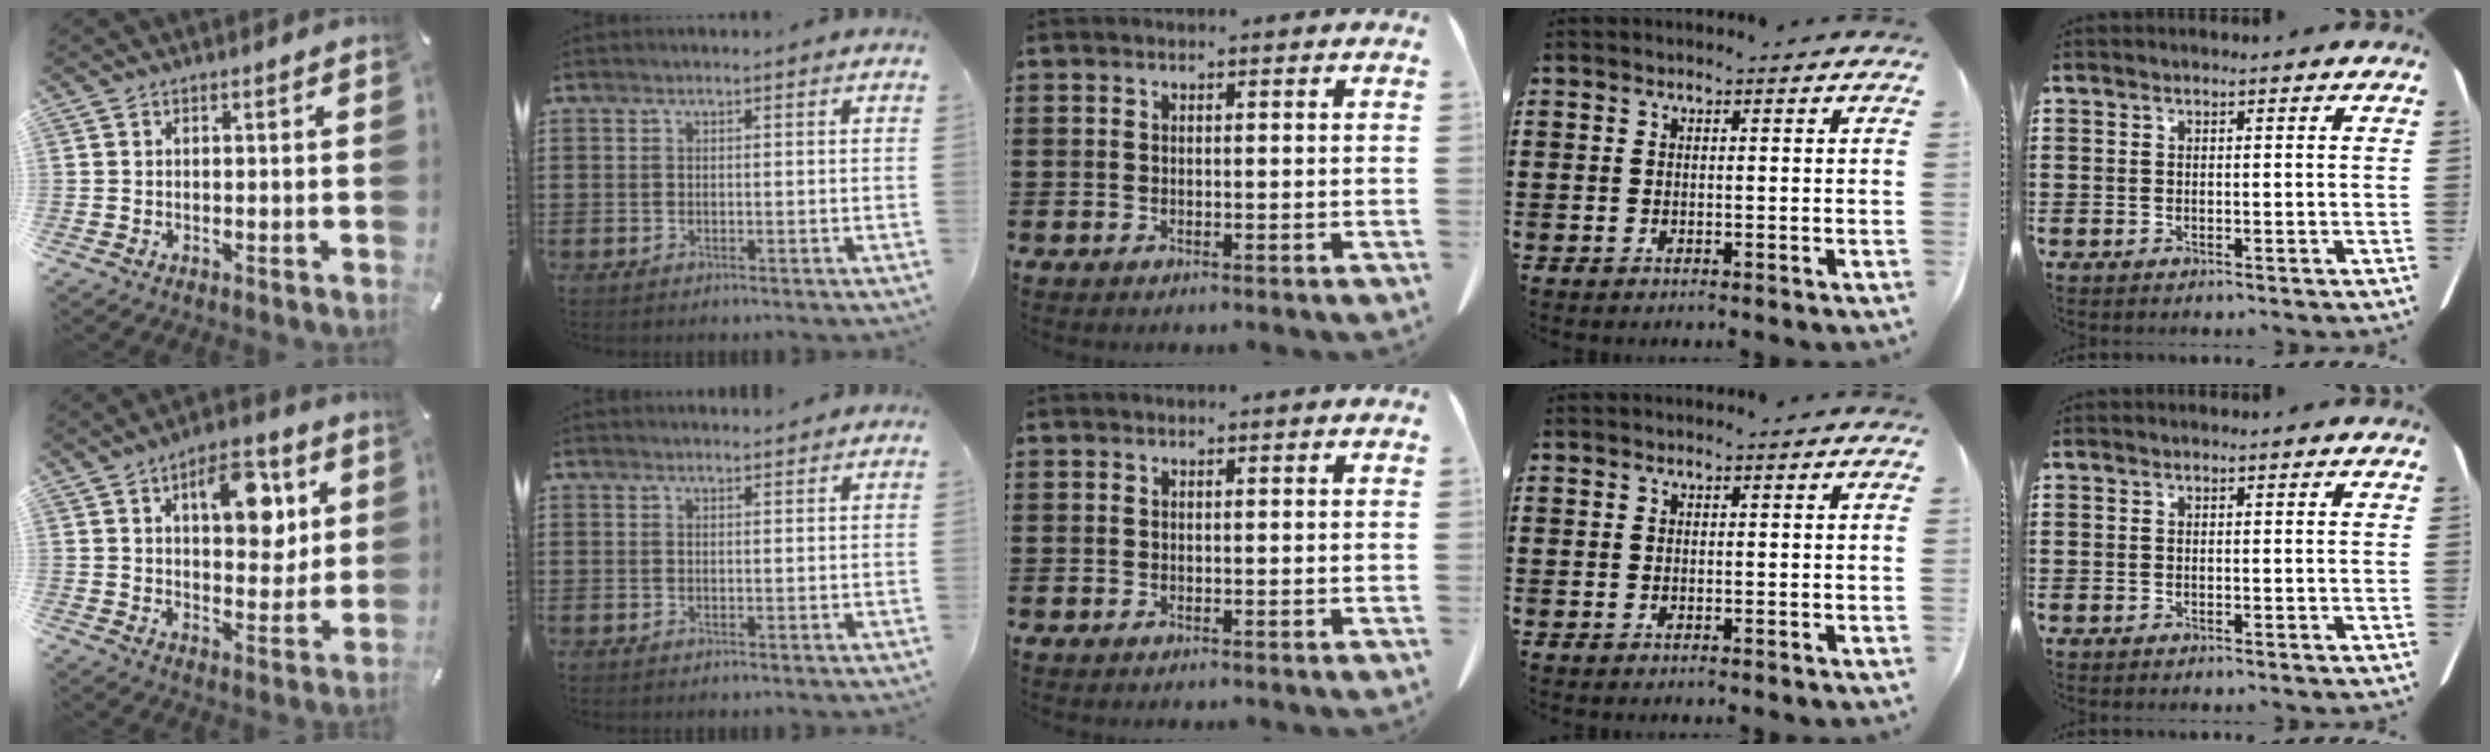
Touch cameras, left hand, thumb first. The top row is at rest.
{"thumb": {"total": 13.1, "force": [5.3, 7.4, 9.4], "torque": [-0.113, -0.017, 0.084]}, "index": {"total": 1.3, "force": [1.2, 0.1, 0.2], "torque": [-0.005, 0.000, 0.024]}}